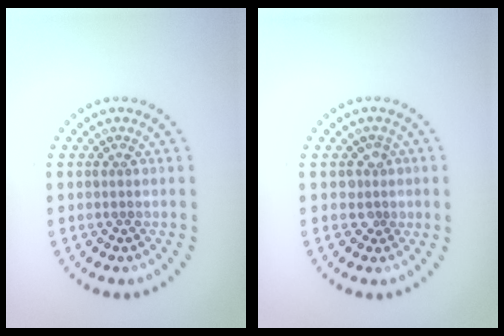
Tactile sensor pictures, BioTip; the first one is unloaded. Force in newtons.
{"total": 1.6, "press": 1.3, "slide": 0.9}